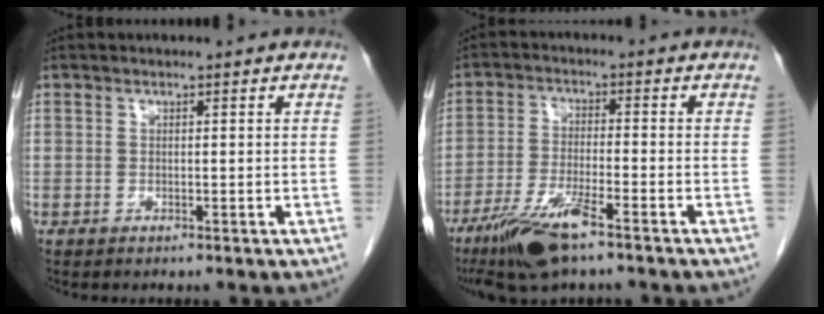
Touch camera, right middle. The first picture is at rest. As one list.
[{"total": 9.4, "force": [-6.4, 1.1, 6.9], "torque": [-0.139, -0.021, -0.116]}]